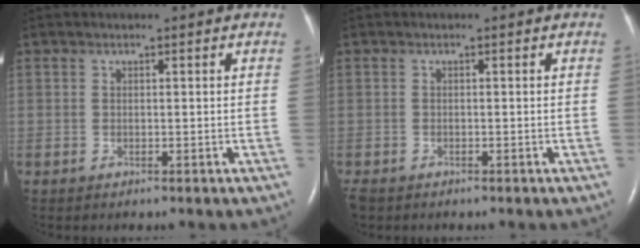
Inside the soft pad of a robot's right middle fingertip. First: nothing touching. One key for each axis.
{"total": 1.9, "fx": -1.5, "fy": 1.0, "fz": 0.7, "tx": -0.018, "ty": -0.004, "tz": -0.023}